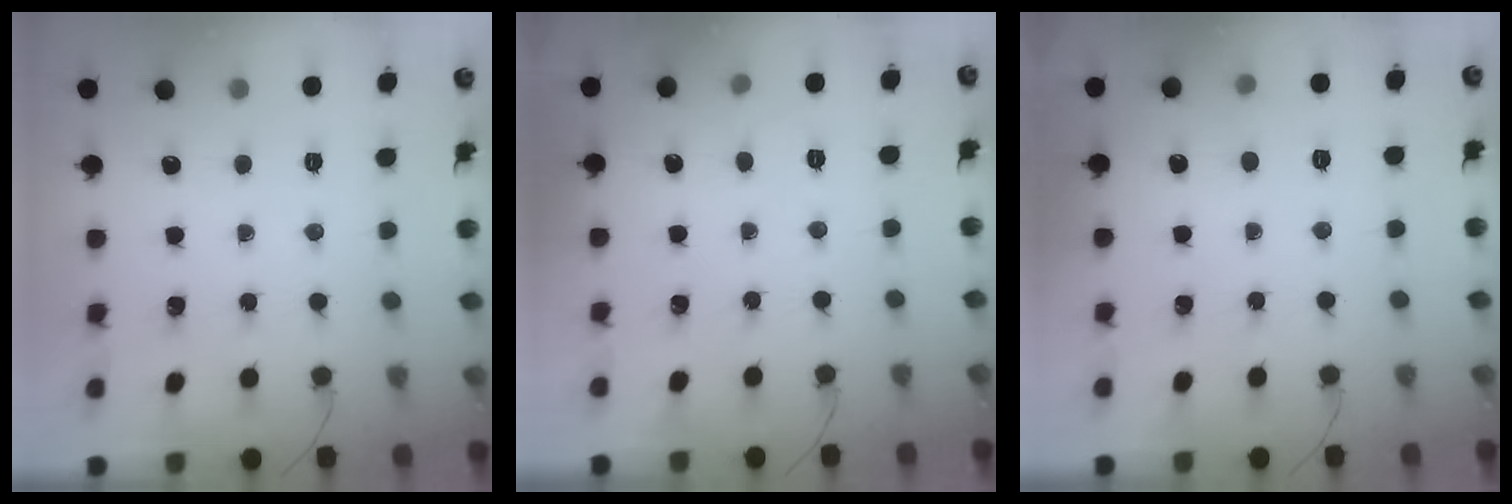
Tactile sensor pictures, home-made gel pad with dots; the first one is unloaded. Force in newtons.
{"total": 2.9, "press": 2.5, "slide": 1.4}
{"total": 4.6, "press": 4.4, "slide": 1.3}